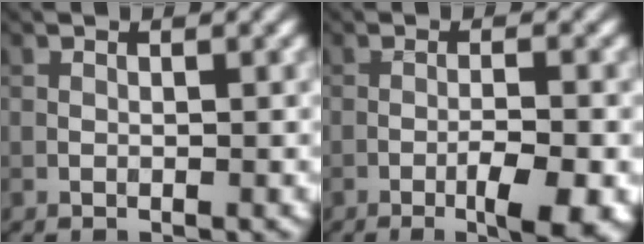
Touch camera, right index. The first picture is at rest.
{"total": 5.0, "force": [-2.3, 0.8, 4.4], "torque": [-0.070, 0.003, -0.035]}